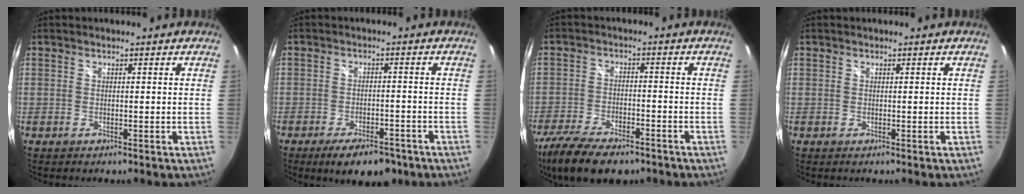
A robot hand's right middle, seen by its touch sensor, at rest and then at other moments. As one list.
[{"total": 9.0, "force": [-6.5, 3.5, 5.2], "torque": [-0.103, -0.010, -0.094]}, {"total": 15.4, "force": [-11.4, 5.7, 8.6], "torque": [-0.192, -0.042, -0.193]}, {"total": 0.0}]